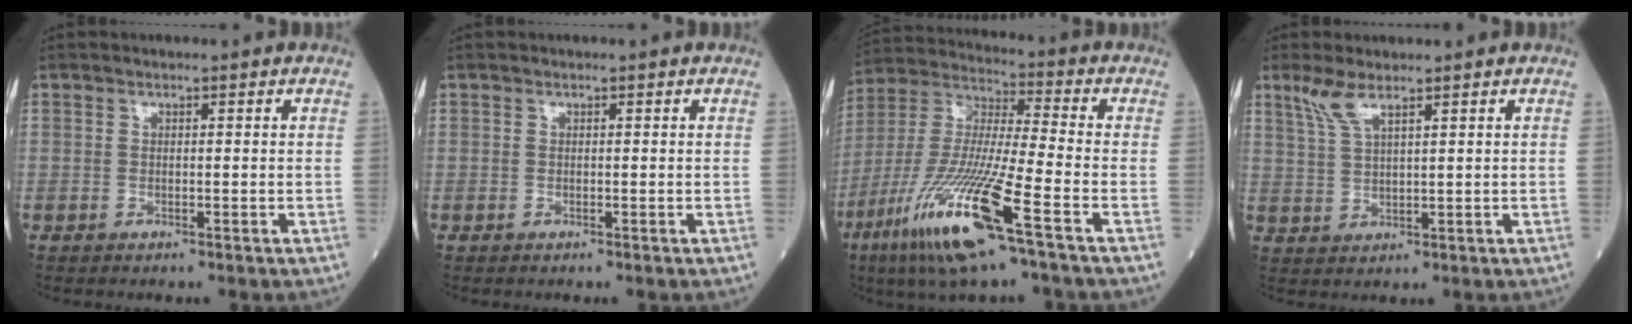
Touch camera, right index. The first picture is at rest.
{"total": 0.0}
{"total": 17.7, "force": [-8.9, 0.4, 15.3], "torque": [-0.339, -0.043, -0.173]}
{"total": 4.0, "force": [2.8, 0.4, 2.7], "torque": [-0.069, 0.006, 0.064]}